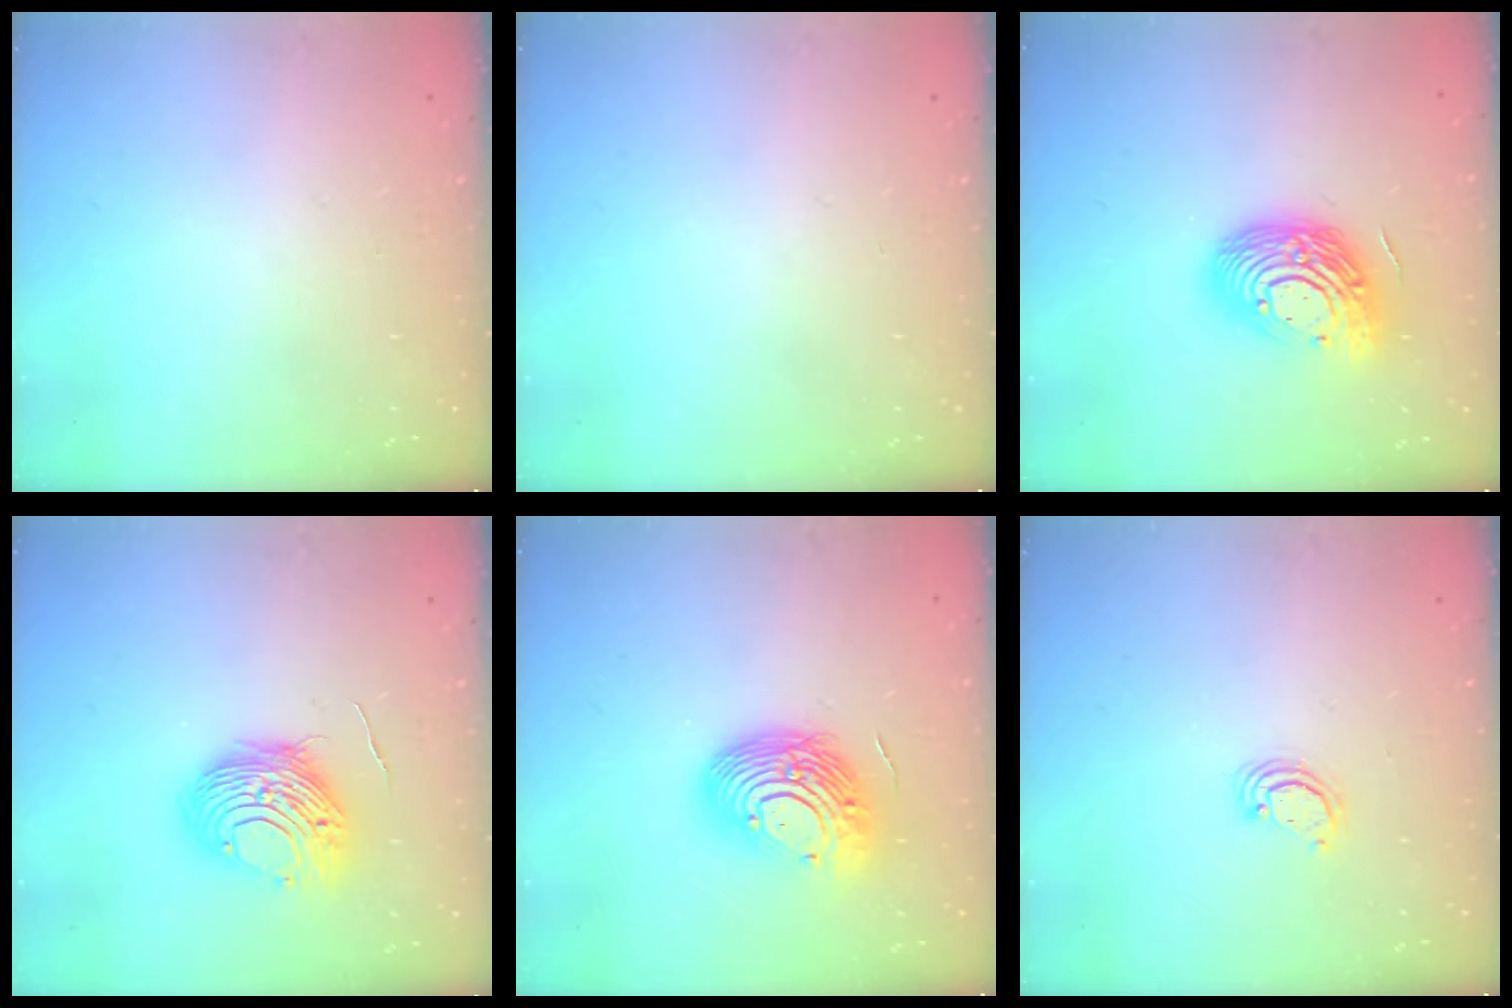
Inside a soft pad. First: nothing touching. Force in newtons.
{"total": 0.0}
{"total": 17.0, "press": 16.9, "slide": 1.3}
{"total": 11.5, "press": 11.4, "slide": 1.1}
{"total": 15.1, "press": 14.8, "slide": 2.7}
{"total": 2.3, "press": 2.3, "slide": 0.3}